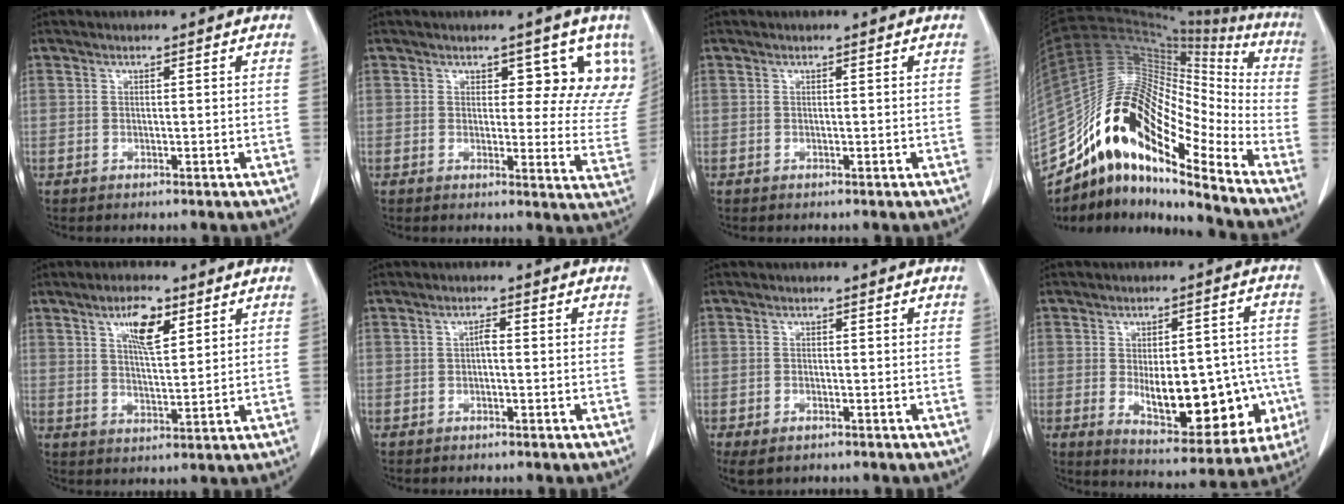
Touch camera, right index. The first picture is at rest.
{"total": 9.0, "force": [6.2, 4.5, 4.9], "torque": [-0.027, -0.019, 0.057]}
{"total": 0.0}
{"total": 20.8, "force": [-14.2, 5.4, 14.2], "torque": [-0.265, 0.046, -0.255]}
{"total": 6.7, "force": [3.4, 1.9, 5.5], "torque": [-0.098, 0.002, 0.059]}
{"total": 1.3, "force": [-0.2, 0.4, 1.2], "torque": [-0.022, 0.004, -0.004]}
{"total": 3.4, "force": [-2.2, 1.6, 2.0], "torque": [-0.038, -0.007, -0.031]}
{"total": 16.5, "force": [-3.5, 7.3, 14.3], "torque": [-0.186, 0.015, -0.026]}